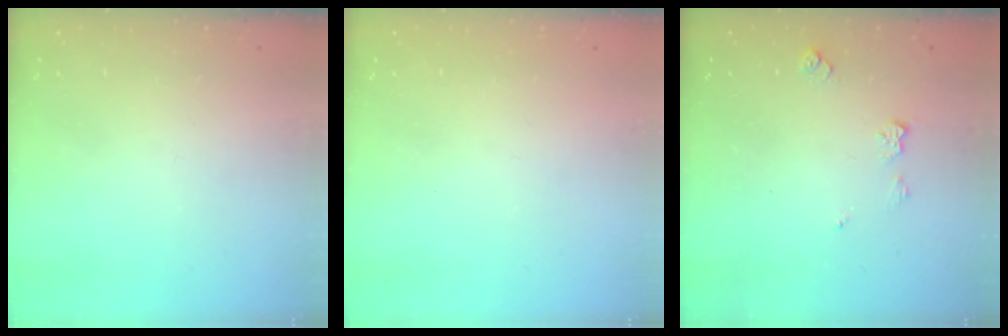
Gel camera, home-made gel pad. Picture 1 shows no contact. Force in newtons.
{"total": 0.0}
{"total": 5.9, "press": 5.9, "slide": 0.8}